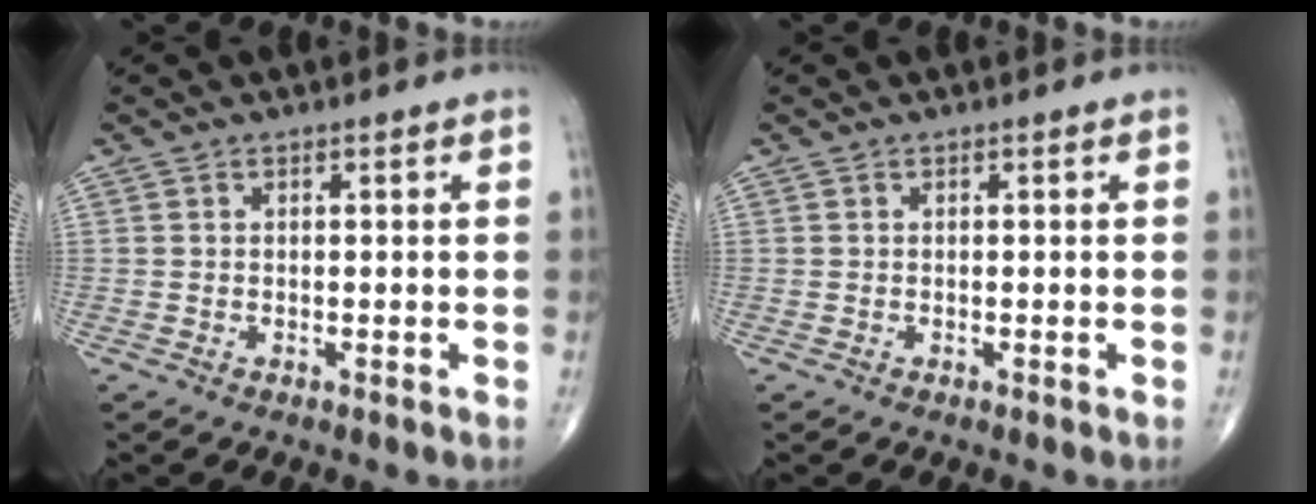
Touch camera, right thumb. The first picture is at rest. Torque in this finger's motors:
{"motor_torque": [0.04, 0.04, -0.04, -0.04, 0.00]}